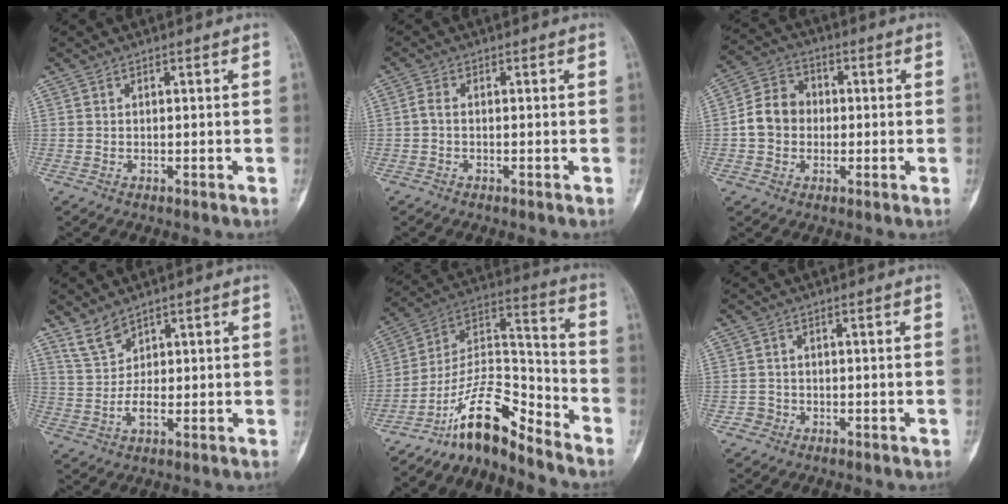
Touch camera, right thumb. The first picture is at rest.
{"total": 1.6, "force": [-0.3, 0.8, 1.3], "torque": [-0.029, 0.002, -0.011]}
{"total": 8.5, "force": [-0.6, 7.3, 4.4], "torque": [-0.062, 0.026, -0.022]}
{"total": 4.8, "force": [3.3, 2.6, 2.3], "torque": [-0.040, -0.018, 0.074]}
{"total": 13.6, "force": [-11.2, 3.8, 6.7], "torque": [-0.105, 0.117, -0.209]}
{"total": 1.7, "force": [-0.8, 1.5, -0.1], "torque": [0.014, 0.010, -0.021]}